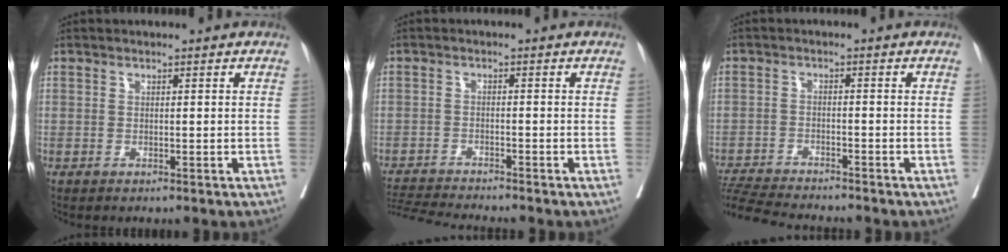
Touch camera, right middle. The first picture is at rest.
{"total": 6.8, "force": [-6.6, -1.1, 1.5], "torque": [-0.029, -0.016, -0.113]}
{"total": 10.1, "force": [-9.5, 0.2, 3.4], "torque": [-0.063, -0.012, -0.158]}